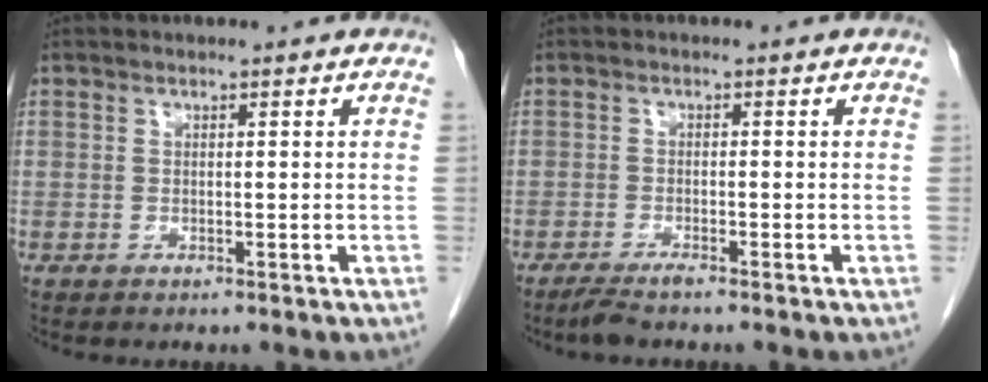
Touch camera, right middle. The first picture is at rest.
{"total": 2.4, "force": [-2.0, -0.1, 1.3], "torque": [-0.030, -0.007, -0.040]}